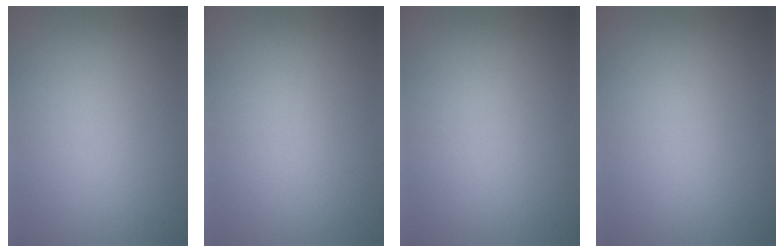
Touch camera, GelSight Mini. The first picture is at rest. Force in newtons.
{"total": 0.0}
{"total": 0.0}
{"total": 0.0}